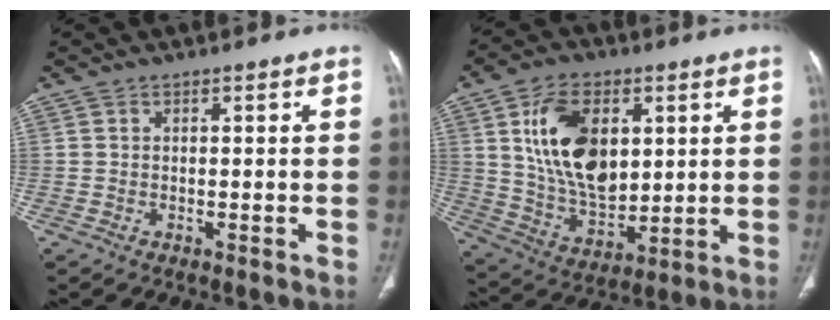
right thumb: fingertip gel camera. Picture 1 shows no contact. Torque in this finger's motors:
{"motor_torque": [0.93, 4.08, 1.80, 0.72, 0.51]}